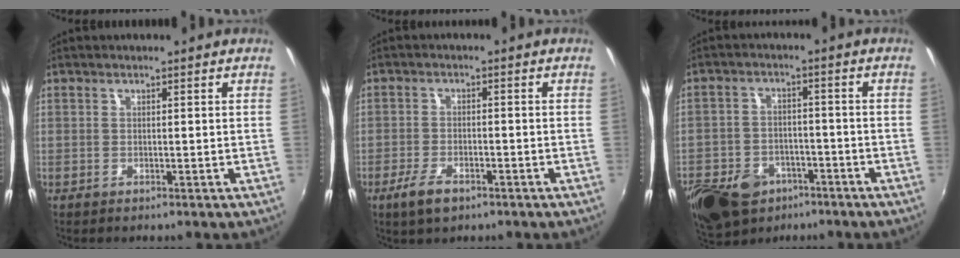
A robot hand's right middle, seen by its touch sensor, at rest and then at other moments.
{"total": 5.3, "force": [-3.4, 2.3, 3.4], "torque": [-0.088, -0.011, -0.061]}
{"total": 18.8, "force": [-11.3, 12.2, 8.9], "torque": [-0.235, -0.014, -0.175]}